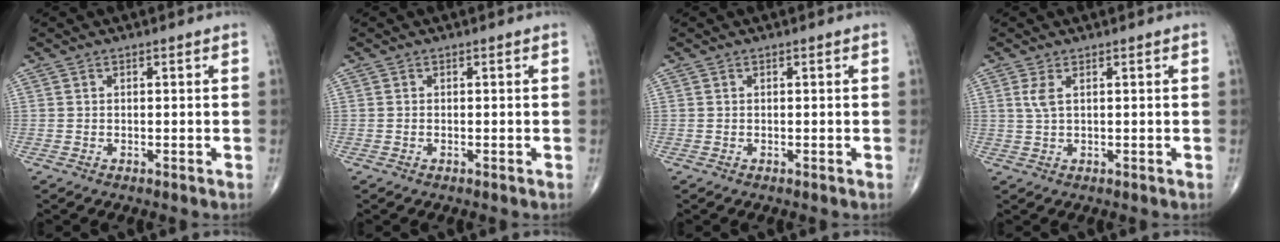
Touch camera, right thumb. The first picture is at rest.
{"total": 0.0}
{"total": 0.0}
{"total": 2.2, "force": [0.8, 0.7, 2.0], "torque": [-0.054, 0.004, 0.023]}